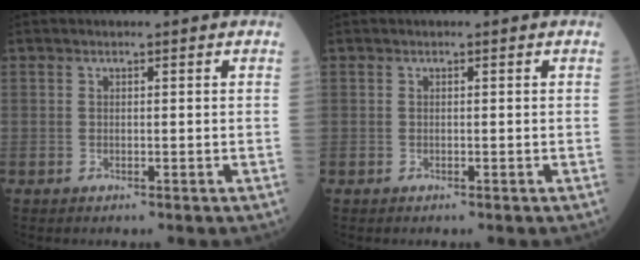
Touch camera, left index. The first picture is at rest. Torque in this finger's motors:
{"motor_torque": [0.00, 0.00, 0.00, 0.00]}